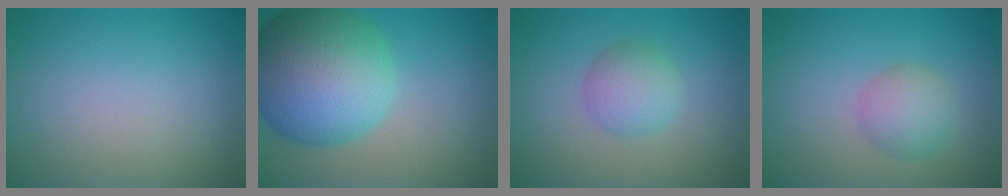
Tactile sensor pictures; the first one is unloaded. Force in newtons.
{"total": 13.1, "press": 13.1, "slide": 0.3}
{"total": 3.0, "press": 3.0, "slide": 0.1}
{"total": 3.0, "press": 3.0, "slide": 0.2}